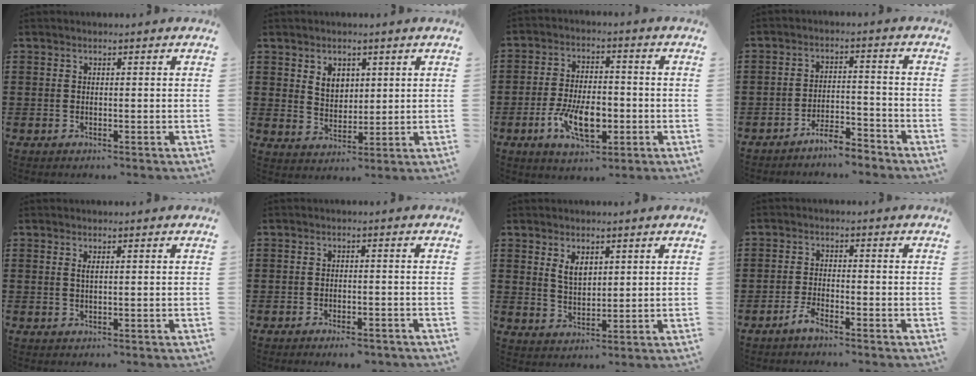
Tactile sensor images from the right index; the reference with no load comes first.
{"total": 3.9, "force": [2.0, 2.9, 1.7], "torque": [-0.044, 0.011, 0.036]}
{"total": 9.1, "force": [-2.9, 4.5, 7.3], "torque": [-0.140, -0.004, -0.051]}
{"total": 4.6, "force": [-4.3, 0.4, 1.4], "torque": [-0.033, 0.005, -0.088]}
{"total": 0.9, "force": [0.3, 0.2, 0.8], "torque": [-0.017, 0.003, 0.005]}
{"total": 2.1, "force": [-2.0, 0.2, 0.7], "torque": [-0.016, -0.001, -0.039]}
{"total": 3.6, "force": [1.9, 2.0, 2.3], "torque": [-0.050, 0.006, 0.035]}
{"total": 2.4, "force": [-2.1, 0.4, 1.1], "torque": [-0.027, 0.002, -0.043]}